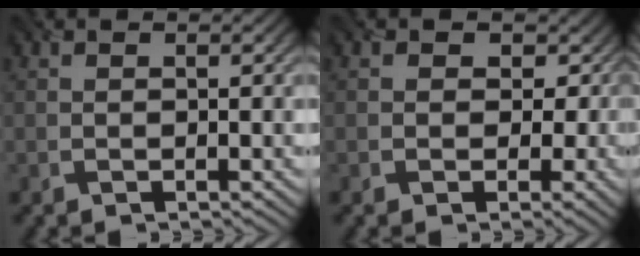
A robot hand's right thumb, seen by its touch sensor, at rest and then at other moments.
{"total": 4.2, "force": [-0.3, 4.1, 0.9], "torque": [-0.008, 0.009, -0.011]}